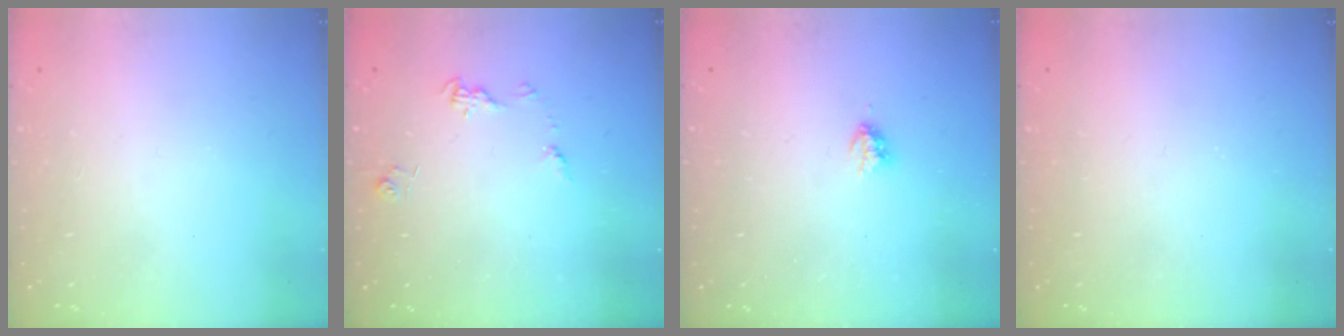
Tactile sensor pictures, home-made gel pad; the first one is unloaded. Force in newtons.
{"total": 5.7, "press": 5.7, "slide": 0.6}
{"total": 2.9, "press": 2.9, "slide": 0.5}
{"total": 0.0}